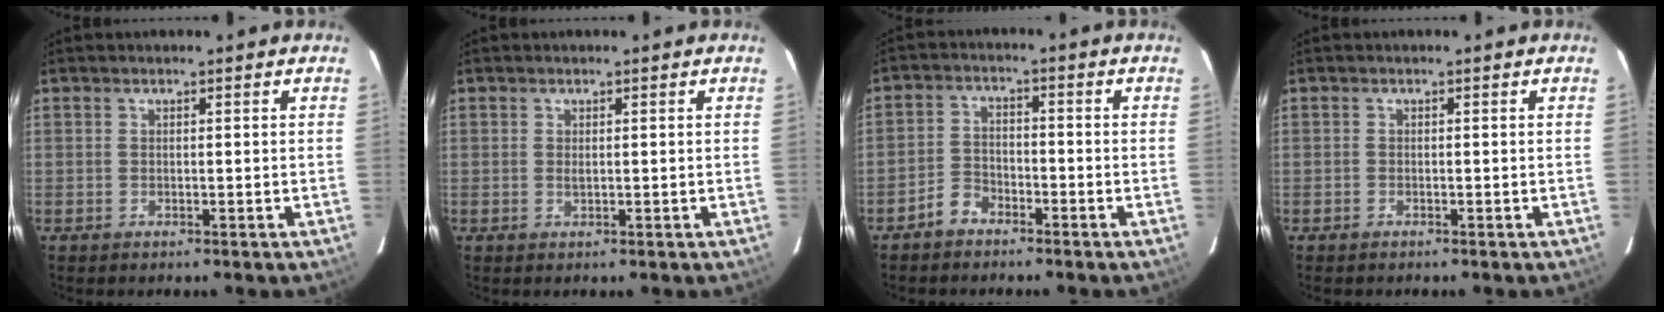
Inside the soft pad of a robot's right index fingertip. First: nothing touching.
{"total": 0.6, "force": [0.2, 0.2, 0.5], "torque": [-0.010, 0.001, 0.004]}
{"total": 4.1, "force": [-3.3, 2.1, 1.2], "torque": [-0.038, 0.014, -0.061]}
{"total": 0.5, "force": [-0.5, 0.2, 0.0], "torque": [-0.002, 0.000, -0.010]}